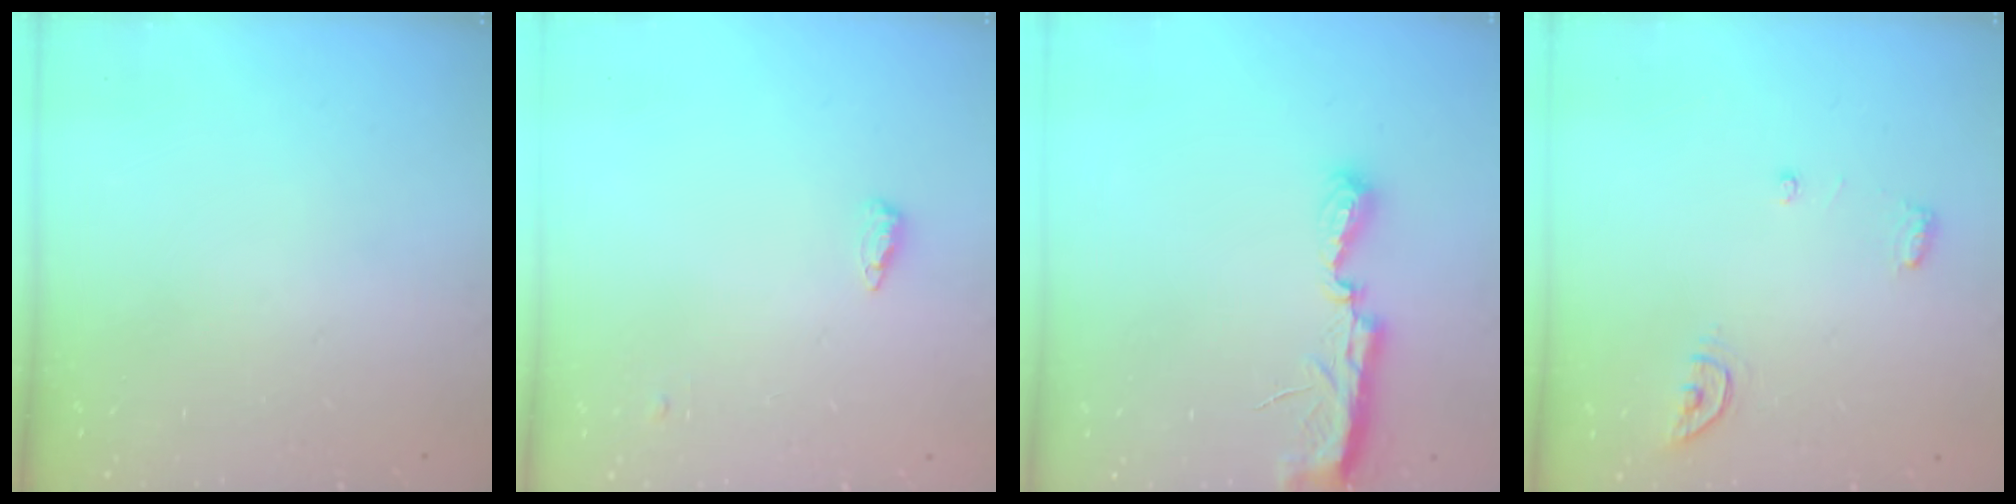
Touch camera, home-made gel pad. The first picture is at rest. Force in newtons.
{"total": 8.7, "press": 5.7, "slide": 6.5}
{"total": 7.0, "press": 7.0, "slide": 0.6}
{"total": 5.5, "press": 5.5, "slide": 0.2}